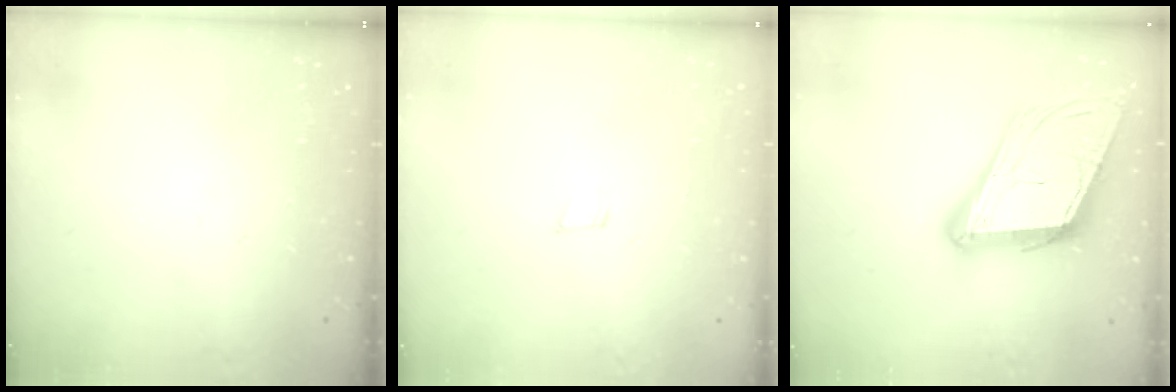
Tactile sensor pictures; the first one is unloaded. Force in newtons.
{"total": 5.0, "press": 4.2, "slide": 2.8}
{"total": 21.2, "press": 20.8, "slide": 4.4}